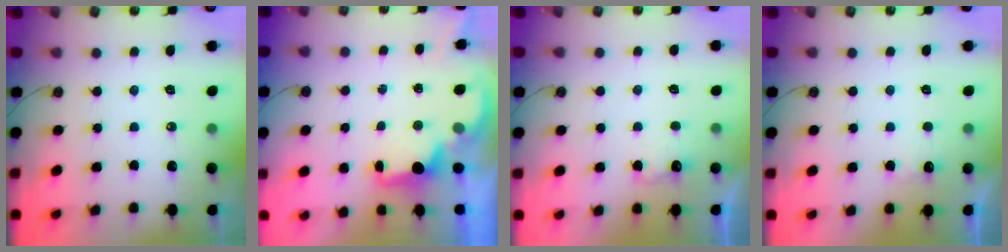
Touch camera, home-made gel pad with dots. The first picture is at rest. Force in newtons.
{"total": 1.9, "press": 1.7, "slide": 0.8}
{"total": 5.2, "press": 5.1, "slide": 1.0}
{"total": 5.6, "press": 5.5, "slide": 1.2}